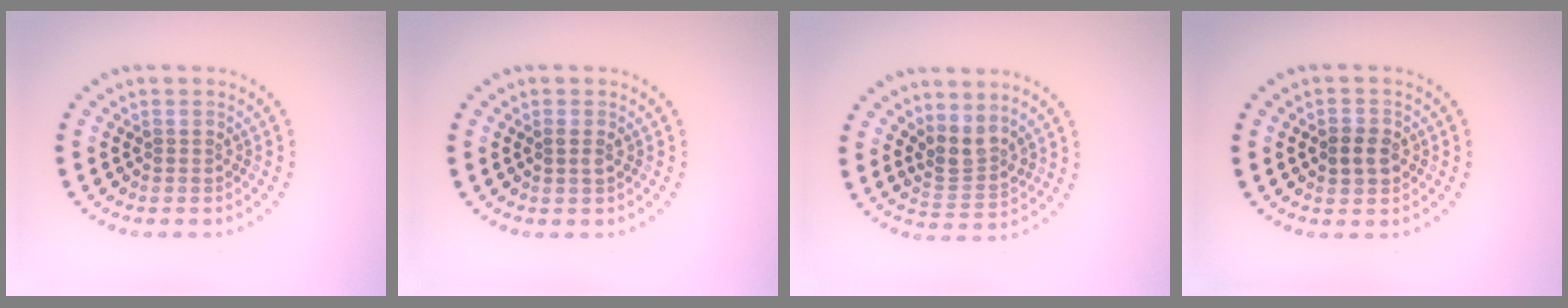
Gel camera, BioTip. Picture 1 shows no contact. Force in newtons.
{"total": 0.9, "press": 0.9, "slide": 0.2}
{"total": 2.6, "press": 2.0, "slide": 1.6}
{"total": 2.5, "press": 2.5, "slide": 0.5}